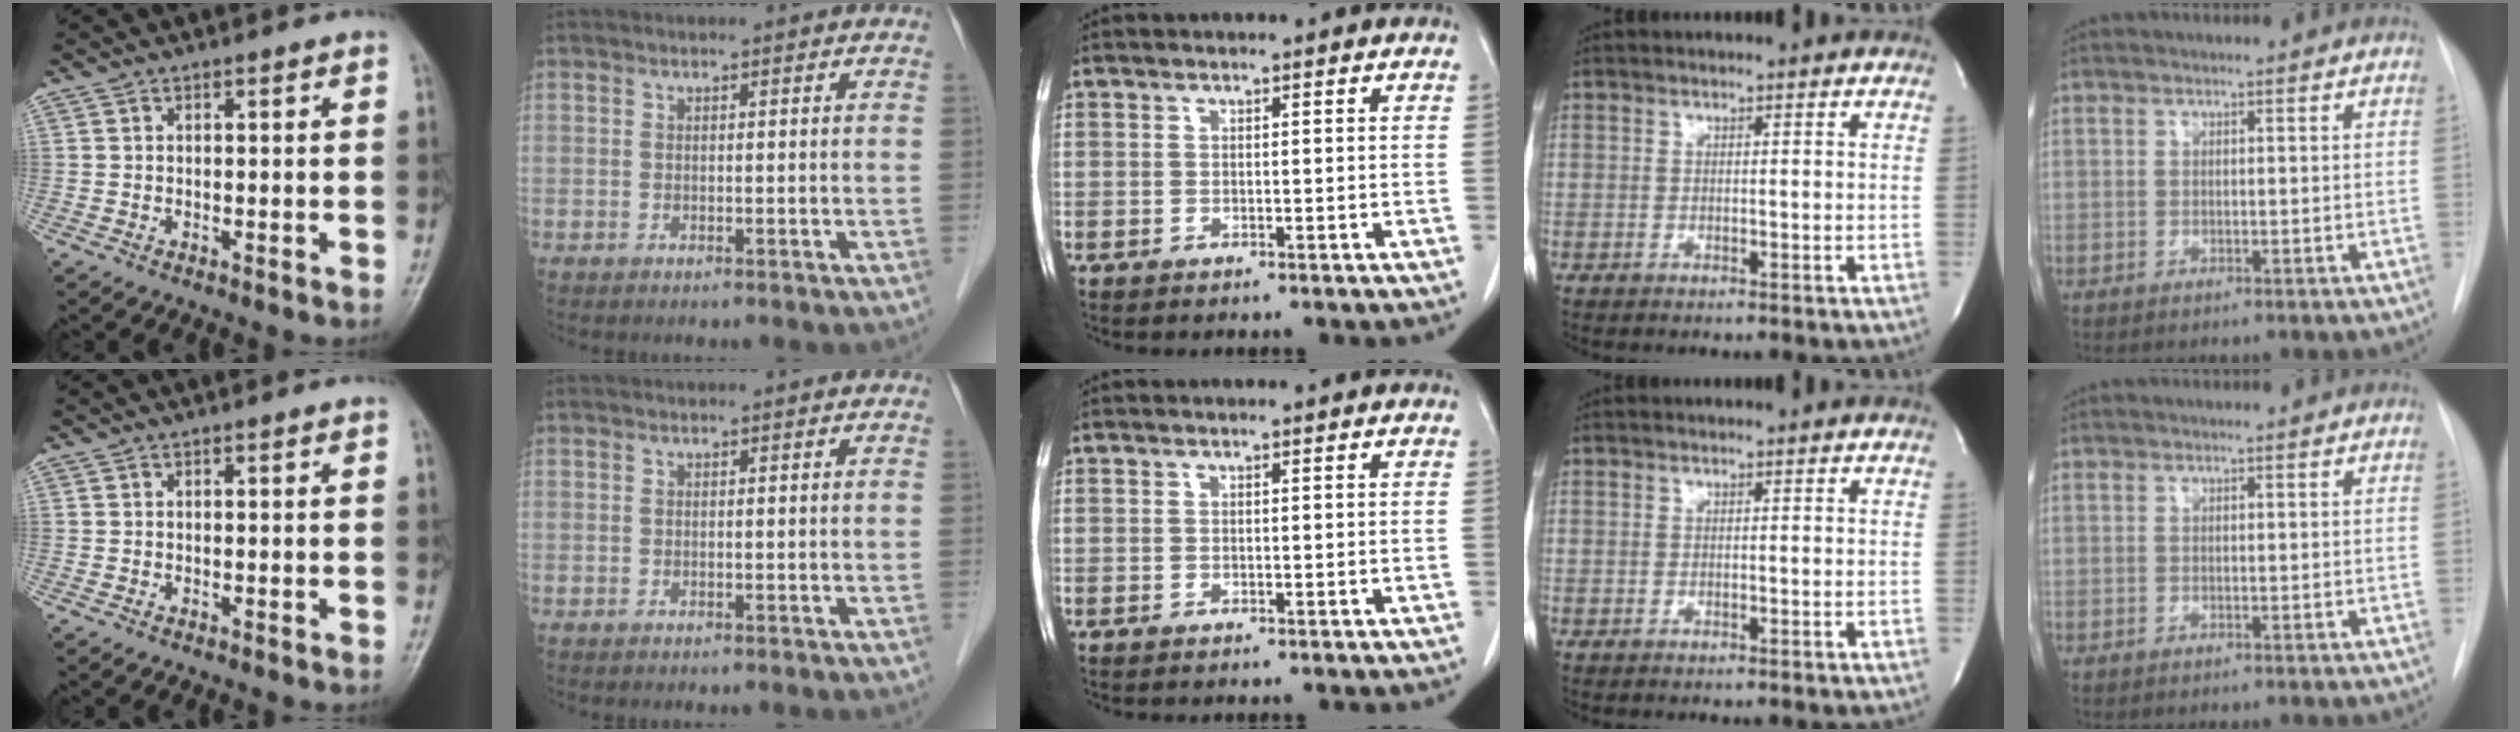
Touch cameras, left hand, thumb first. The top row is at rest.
{}